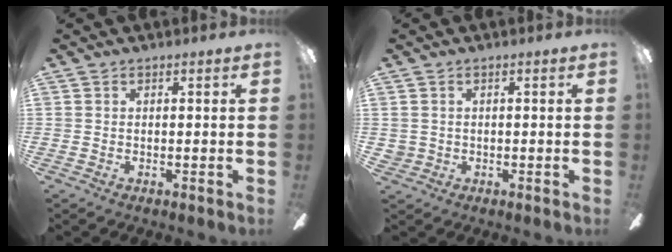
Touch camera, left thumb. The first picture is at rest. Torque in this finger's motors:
{"motor_torque": [-0.01, 0.01, -0.05, -0.06, -0.03]}